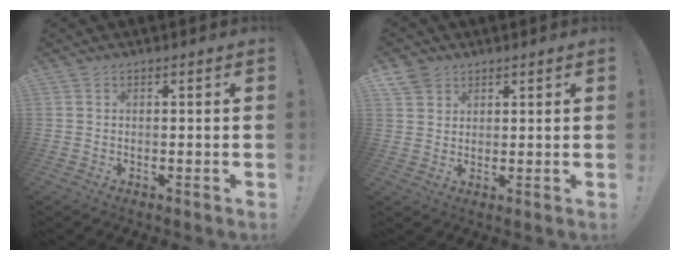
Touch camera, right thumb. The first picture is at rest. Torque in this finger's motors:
{"motor_torque": [0.00, 0.00, -0.09, 0.13, 0.07]}